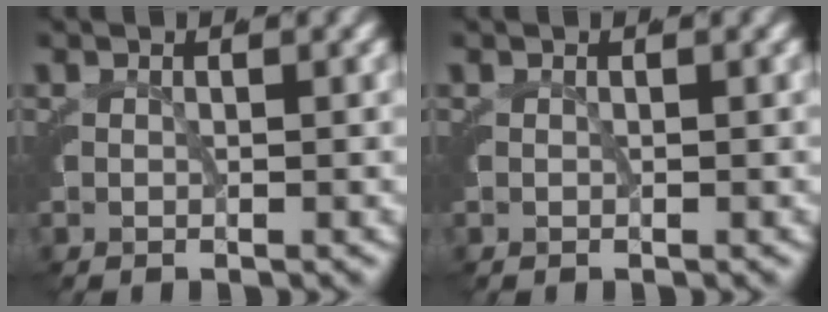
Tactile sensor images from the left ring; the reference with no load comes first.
{"total": 0.0}